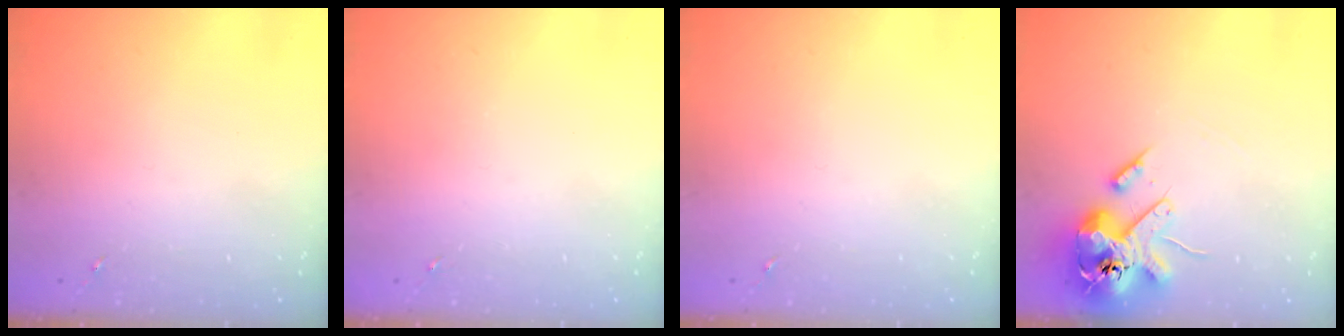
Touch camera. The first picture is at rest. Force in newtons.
{"total": 0.0}
{"total": 0.0}
{"total": 16.8, "press": 16.5, "slide": 2.9}